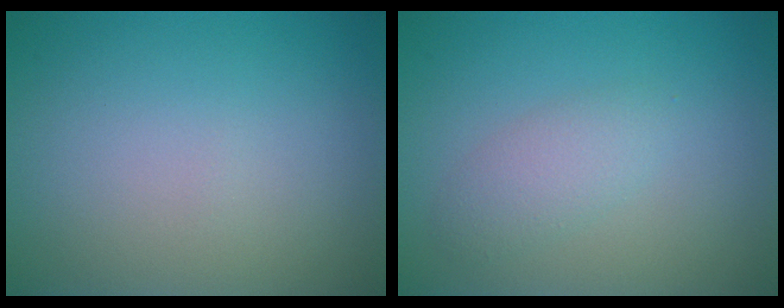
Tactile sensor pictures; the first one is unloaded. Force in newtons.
{"total": 2.0, "press": 2.0, "slide": 0.1}